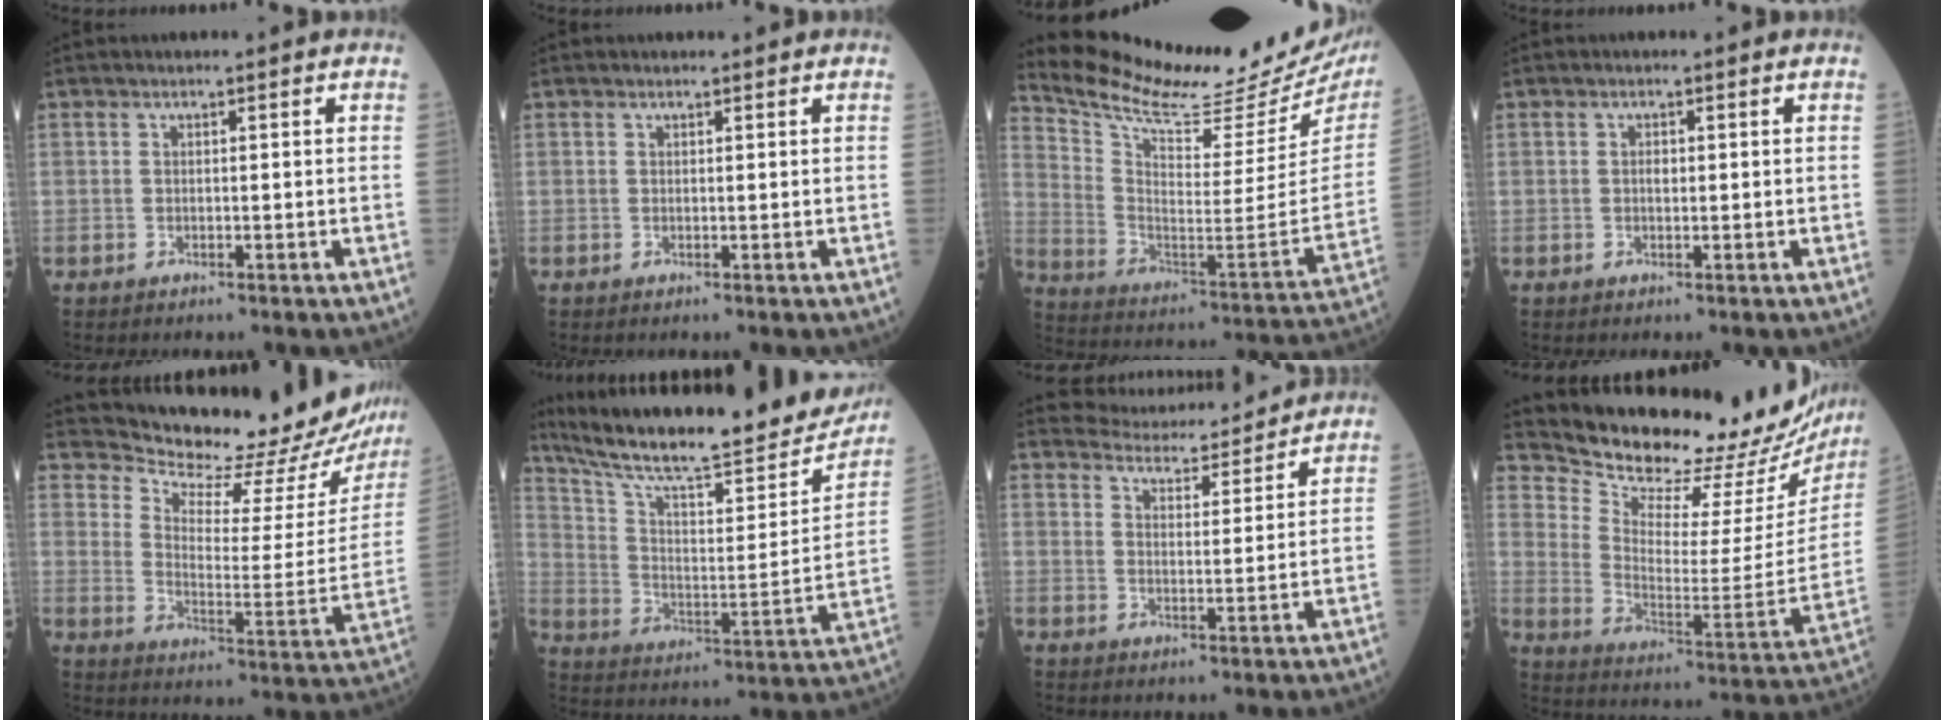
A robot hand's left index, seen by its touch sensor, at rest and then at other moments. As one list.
[{"total": 0.8, "force": [0.8, 0.1, 0.1], "torque": [-0.011, 0.004, 0.012]}, {"total": 24.8, "force": [22.7, 3.4, 9.4], "torque": [-0.168, -0.086, 0.324]}, {"total": 0.7, "force": [0.2, 0.4, 0.6], "torque": [-0.014, 0.000, 0.002]}, {"total": 21.1, "force": [20.6, 2.4, 3.7], "torque": [-0.060, -0.098, 0.260]}, {"total": 27.0, "force": [23.6, 4.4, 12.2], "torque": [-0.203, -0.035, 0.337]}, {"total": 10.8, "force": [10.6, 1.3, 1.6], "torque": [-0.028, 0.005, 0.149]}, {"total": 23.5, "force": [22.1, 3.4, 7.1], "torque": [-0.131, -0.102, 0.301]}]